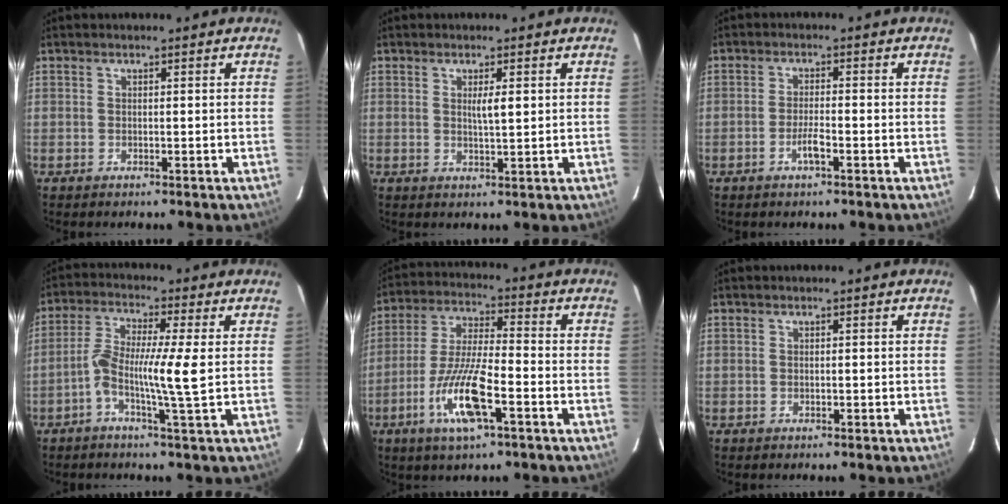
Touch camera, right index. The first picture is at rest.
{"total": 2.5, "force": [0.7, 0.2, 2.4], "torque": [-0.042, -0.003, 0.010]}
{"total": 2.8, "force": [-1.4, 0.3, 2.4], "torque": [-0.046, 0.000, -0.027]}
{"total": 8.2, "force": [-1.2, -0.2, 8.1], "torque": [-0.157, 0.007, -0.030]}
{"total": 12.1, "force": [-5.1, 2.0, 10.8], "torque": [-0.217, -0.011, -0.094]}
{"total": 0.0}